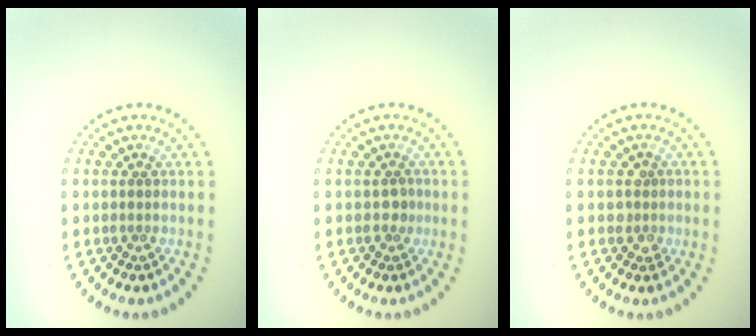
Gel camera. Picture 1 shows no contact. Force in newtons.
{"total": 0.9, "press": 0.8, "slide": 0.3}
{"total": 1.3, "press": 1.2, "slide": 0.6}